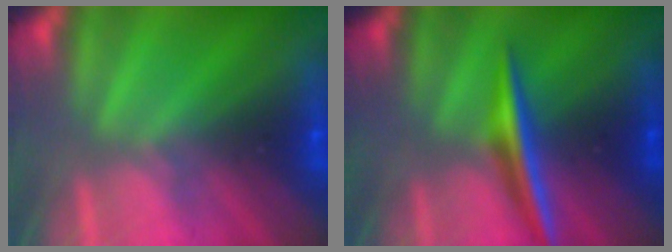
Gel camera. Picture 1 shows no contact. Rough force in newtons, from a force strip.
{"total": 1.9}